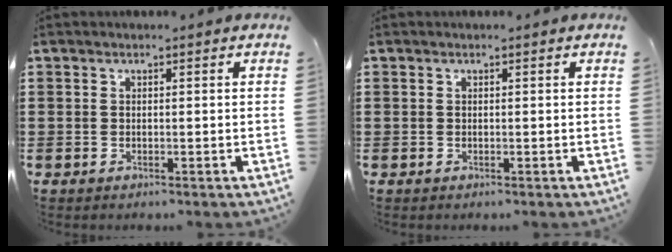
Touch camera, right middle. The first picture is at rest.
{"total": 0.0}